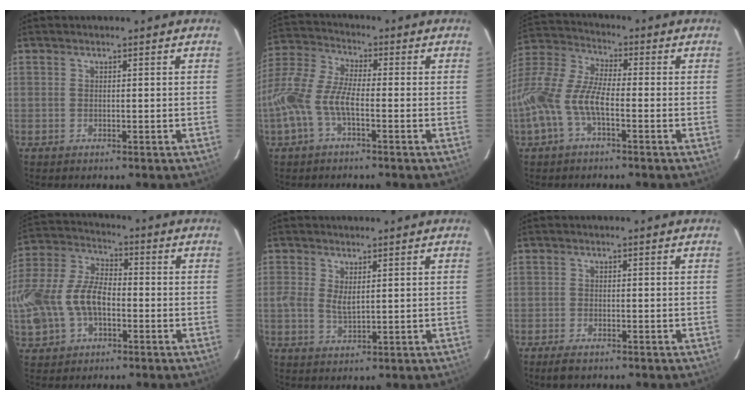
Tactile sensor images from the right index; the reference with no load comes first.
{"total": 11.2, "force": [-3.5, 4.3, 9.8], "torque": [-0.223, 0.006, -0.075]}
{"total": 13.4, "force": [-4.1, 5.5, 11.5], "torque": [-0.255, 0.006, -0.091]}
{"total": 16.1, "force": [-3.7, 10.0, 12.0], "torque": [-0.280, 0.014, -0.066]}
{"total": 3.2, "force": [0.7, 1.5, 2.8], "torque": [-0.053, -0.003, 0.014]}
{"total": 2.8, "force": [-2.1, 1.0, 1.5], "torque": [-0.037, -0.007, -0.039]}